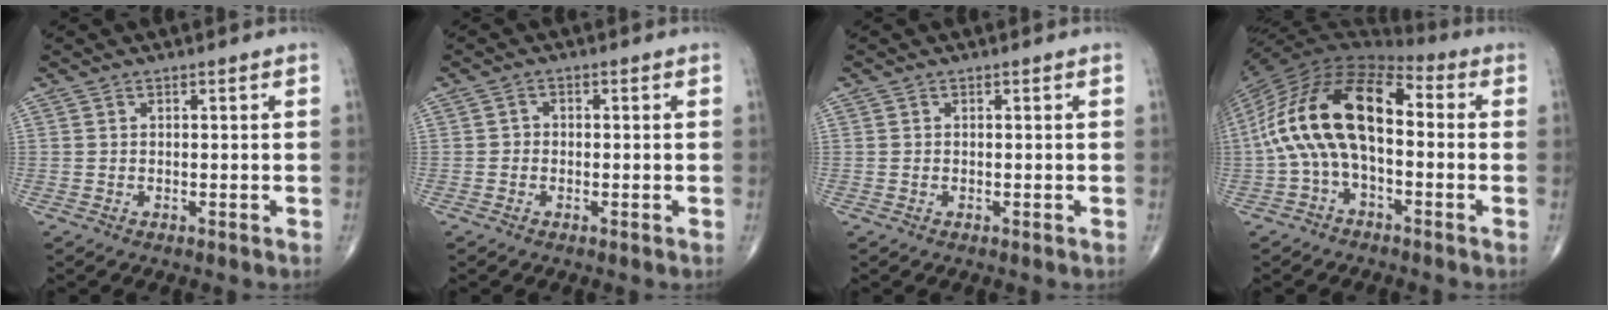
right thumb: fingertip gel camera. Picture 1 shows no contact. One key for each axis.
{"total": 1.2, "fx": -0.4, "fy": 1.1, "fz": 0.4, "tx": 0.003, "ty": 0.005, "tz": -0.013}
{"total": 0.0}
{"total": 18.8, "fx": -0.2, "fy": 9.6, "fz": 16.2, "tx": -0.299, "ty": 0.048, "tz": -0.014}